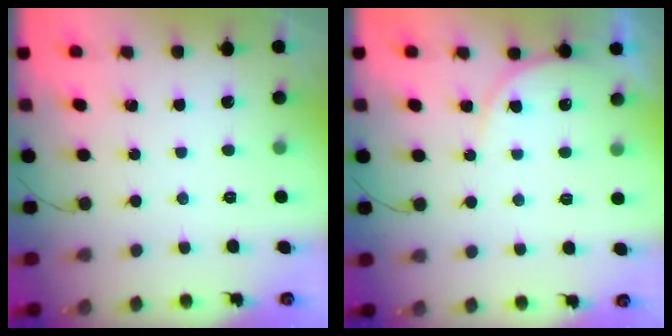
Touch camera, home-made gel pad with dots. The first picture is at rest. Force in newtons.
{"total": 6.3, "press": 6.3, "slide": 0.4}